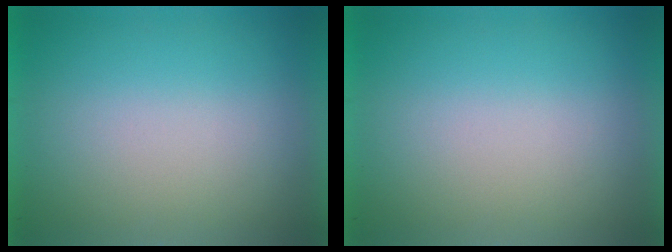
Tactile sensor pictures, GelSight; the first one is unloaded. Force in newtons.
{"total": 0.0}